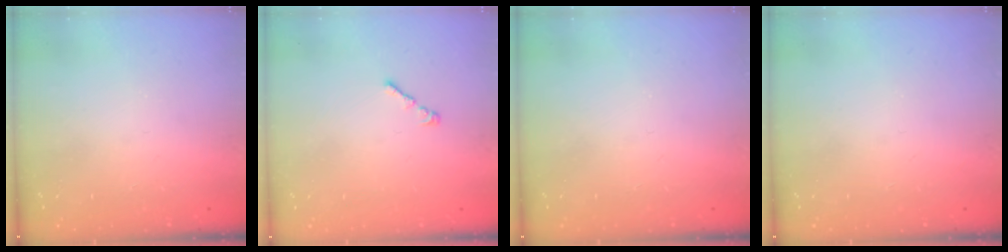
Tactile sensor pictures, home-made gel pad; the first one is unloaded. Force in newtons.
{"total": 1.1, "press": 0.9, "slide": 0.5}
{"total": 0.0}
{"total": 0.0}